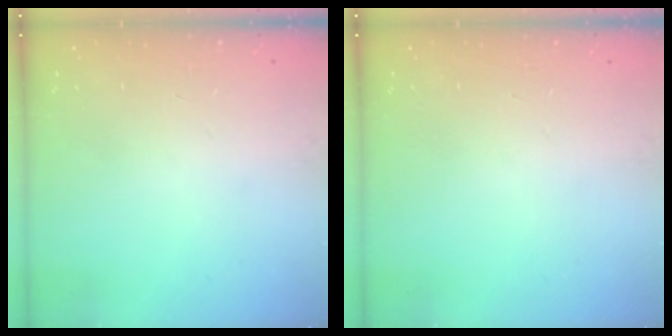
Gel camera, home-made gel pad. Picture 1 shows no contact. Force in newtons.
{"total": 0.0}